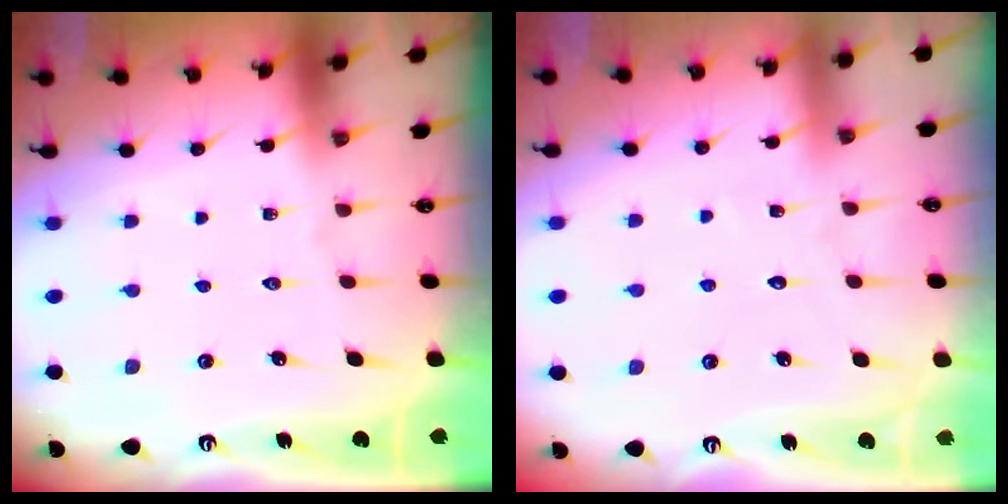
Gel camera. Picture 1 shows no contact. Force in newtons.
{"total": 3.0, "press": 3.0, "slide": 0.2}